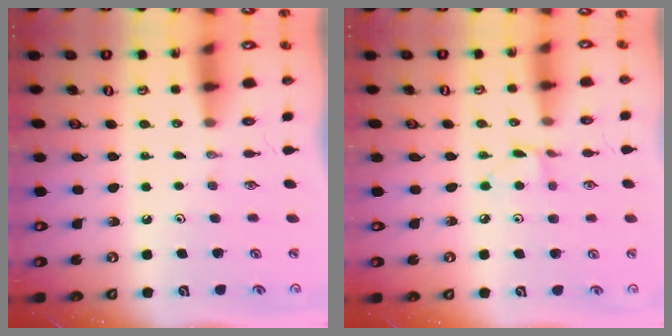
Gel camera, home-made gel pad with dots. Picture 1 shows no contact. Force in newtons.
{"total": 4.0, "press": 4.0, "slide": 0.6}